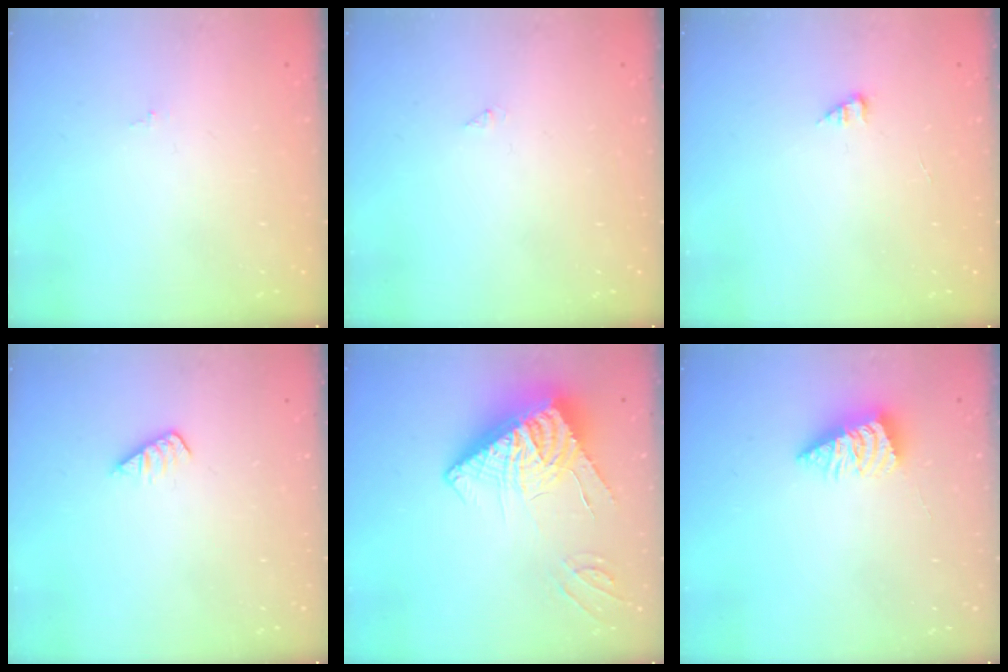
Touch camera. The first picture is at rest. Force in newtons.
{"total": 0.0}
{"total": 1.6, "press": 1.6, "slide": 0.2}
{"total": 1.6, "press": 1.5, "slide": 0.3}
{"total": 13.5, "press": 13.3, "slide": 2.0}
{"total": 3.9, "press": 3.9, "slide": 0.2}